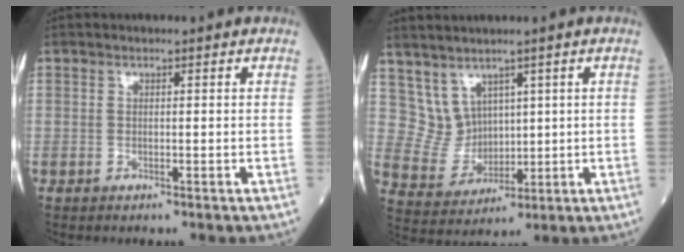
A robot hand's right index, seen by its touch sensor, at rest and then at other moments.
{"total": 5.5, "force": [3.2, 4.4, 0.7], "torque": [-0.024, 0.015, 0.077]}